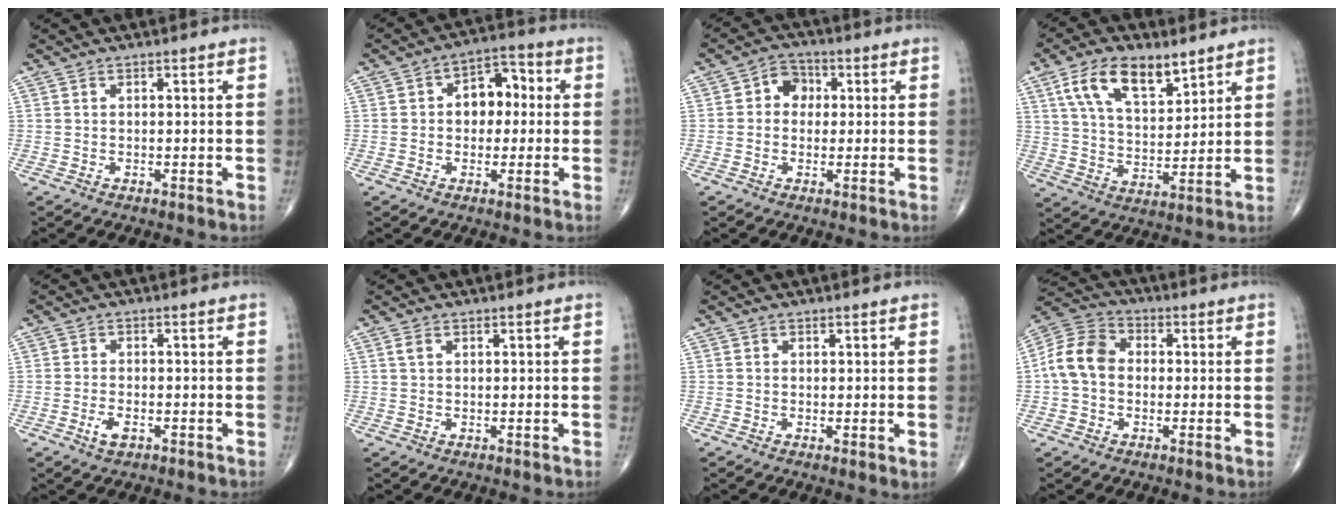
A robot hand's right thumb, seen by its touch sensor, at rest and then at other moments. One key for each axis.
{"total": 8.3, "fx": 0.6, "fy": 5.8, "fz": 5.9, "tx": -0.051, "ty": 0.027, "tz": 0.000}
{"total": 5.1, "fx": 0.6, "fy": 4.3, "fz": 2.7, "tx": -0.012, "ty": 0.013, "tz": 0.000}
{"total": 13.2, "fx": 7.4, "fy": 6.4, "fz": 8.8, "tx": -0.136, "ty": -0.028, "tz": 0.140}
{"total": 3.0, "fx": -1.4, "fy": 1.5, "fz": 2.2, "tx": -0.043, "ty": 0.004, "tz": -0.024}
{"total": 1.2, "fx": 0.5, "fy": 0.8, "fz": 0.8, "tx": -0.019, "ty": 0.005, "tz": 0.011}
{"total": 1.4, "fx": 0.2, "fy": 0.5, "fz": 1.2, "tx": -0.023, "ty": -0.008, "tz": 0.001}
{"total": 9.7, "fx": -0.2, "fy": 7.5, "fz": 6.1, "tx": -0.109, "ty": 0.032, "tz": -0.017}